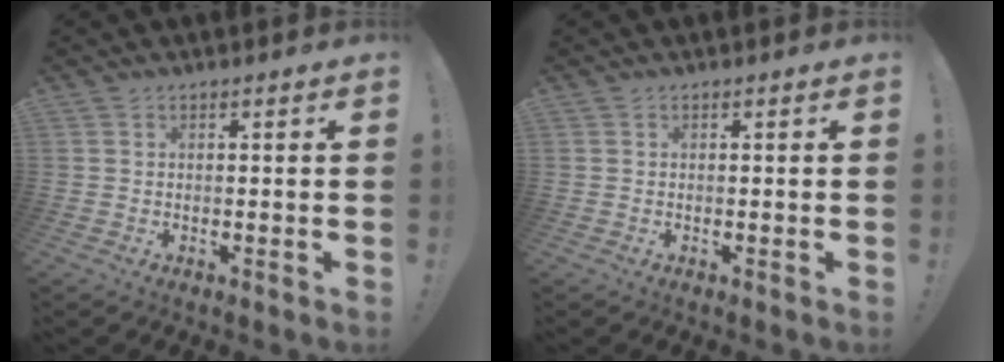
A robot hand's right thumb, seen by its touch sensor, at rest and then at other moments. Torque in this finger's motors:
{"motor_torque": [-0.08, -0.22, 0.11, -0.12, -0.01]}